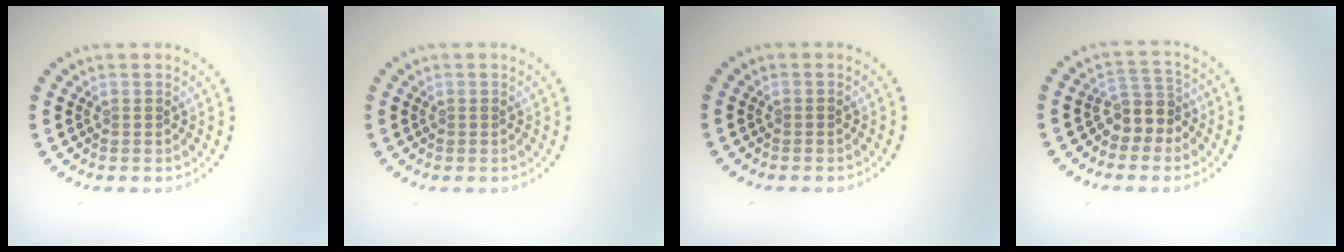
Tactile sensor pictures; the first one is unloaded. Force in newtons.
{"total": 0.0}
{"total": 0.0}
{"total": 2.8, "press": 2.3, "slide": 1.5}